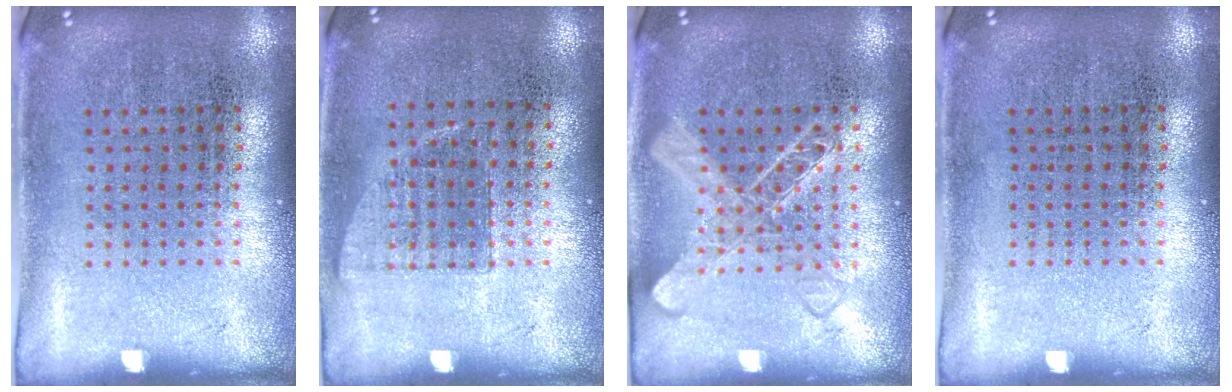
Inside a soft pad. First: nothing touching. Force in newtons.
{"total": 0.7, "press": 0.6, "slide": 0.3}
{"total": 2.6, "press": 2.6, "slide": 0.4}
{"total": 0.0}